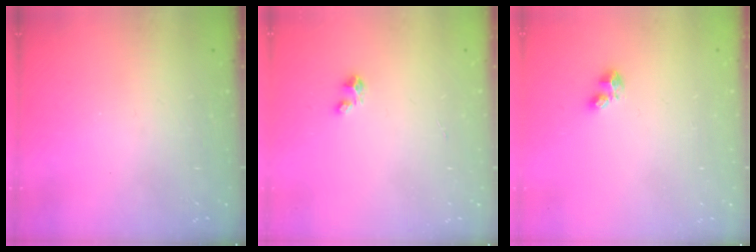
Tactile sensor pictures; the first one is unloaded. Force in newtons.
{"total": 2.1, "press": 2.1, "slide": 0.1}
{"total": 2.3, "press": 2.2, "slide": 0.5}